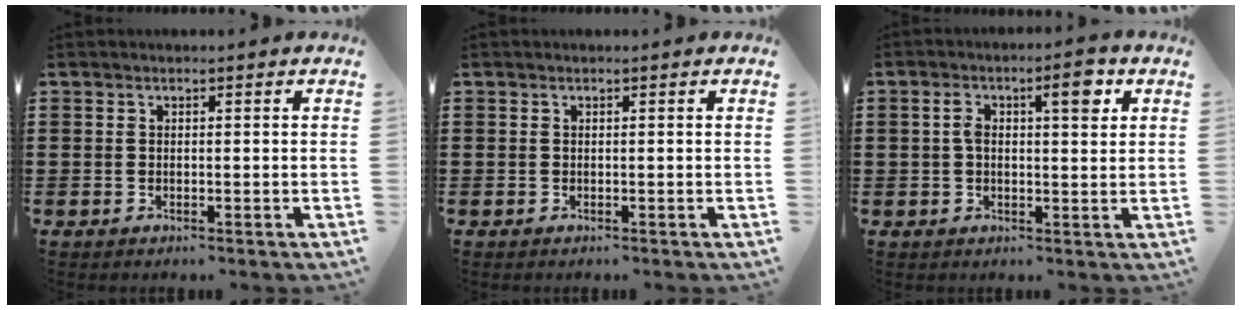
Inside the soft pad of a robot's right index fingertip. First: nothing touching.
{"total": 0.0}
{"total": 5.5, "force": [1.8, 1.9, 4.8], "torque": [-0.083, 0.006, 0.025]}